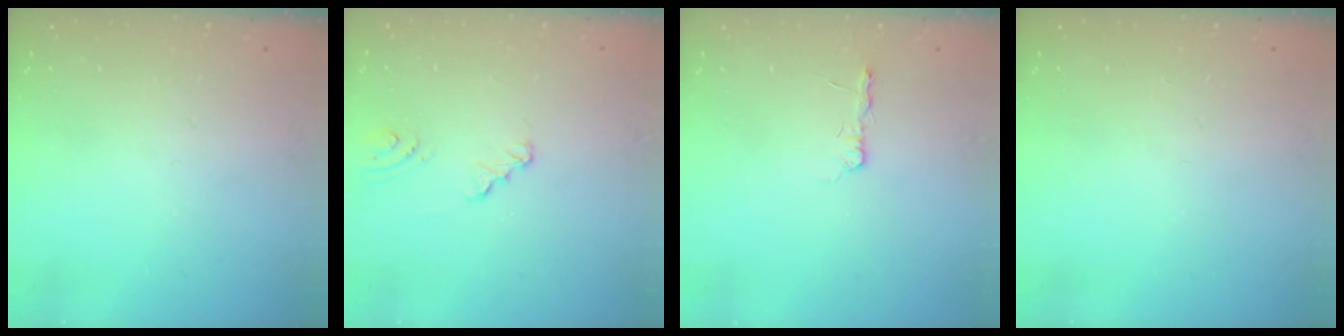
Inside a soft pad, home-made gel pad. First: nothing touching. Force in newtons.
{"total": 2.4, "press": 2.4, "slide": 0.3}
{"total": 2.7, "press": 2.7, "slide": 0.4}
{"total": 0.0}